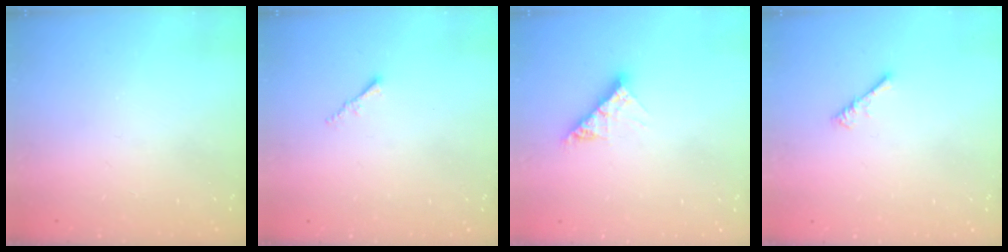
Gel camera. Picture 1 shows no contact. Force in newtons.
{"total": 1.2, "press": 1.1, "slide": 0.4}
{"total": 8.6, "press": 8.5, "slide": 0.9}
{"total": 0.8, "press": 0.8, "slide": 0.3}